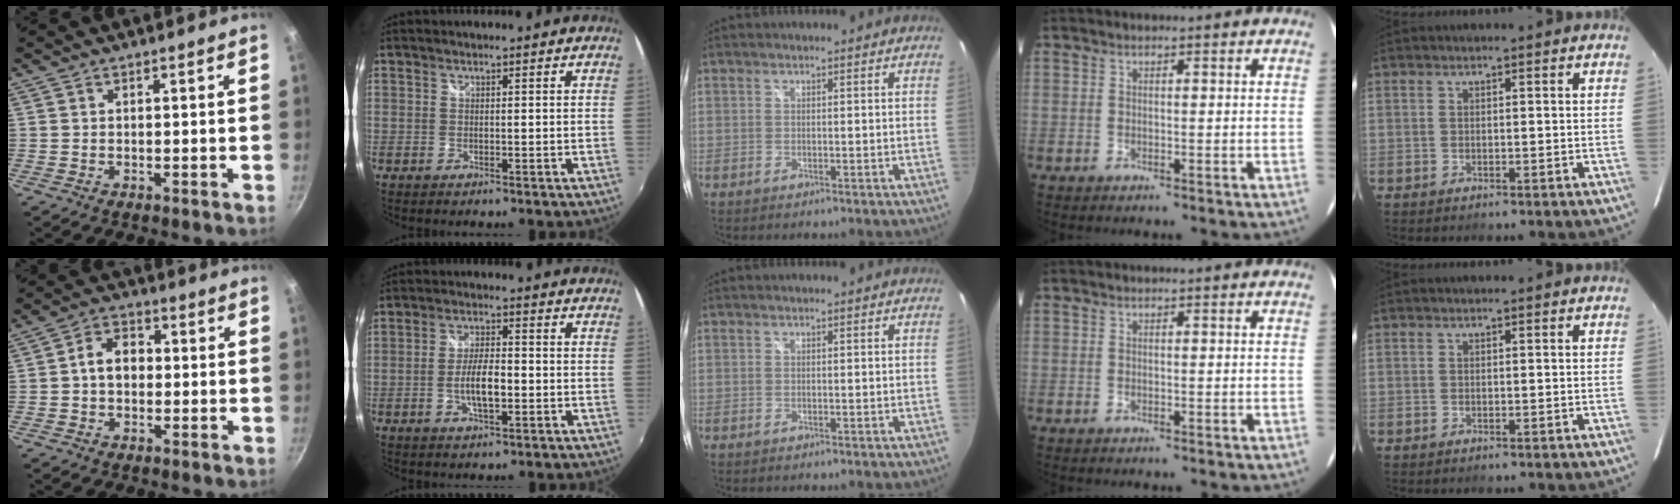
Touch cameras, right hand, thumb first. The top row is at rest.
{"thumb": {"total": 6.0, "force": [-0.2, 4.6, 3.9], "torque": [-0.039, 0.020, -0.013]}, "index": {"total": 6.4, "force": [-1.7, 2.0, 5.8], "torque": [-0.112, 0.000, -0.028]}}